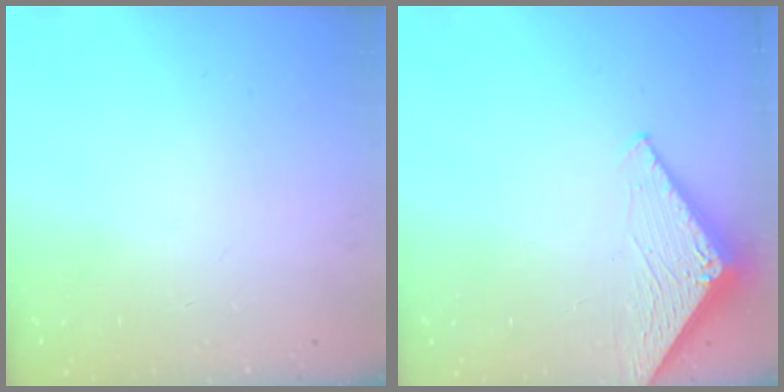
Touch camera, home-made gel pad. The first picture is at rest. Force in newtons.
{"total": 3.1, "press": 3.1, "slide": 0.2}